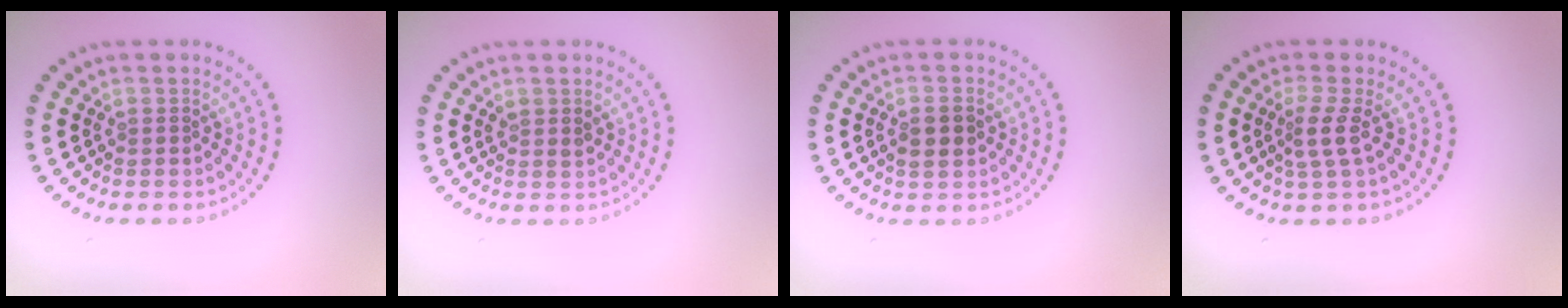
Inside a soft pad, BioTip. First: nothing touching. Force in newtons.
{"total": 0.9, "press": 0.8, "slide": 0.4}
{"total": 2.2, "press": 2.2, "slide": 0.1}
{"total": 2.1, "press": 1.5, "slide": 1.5}